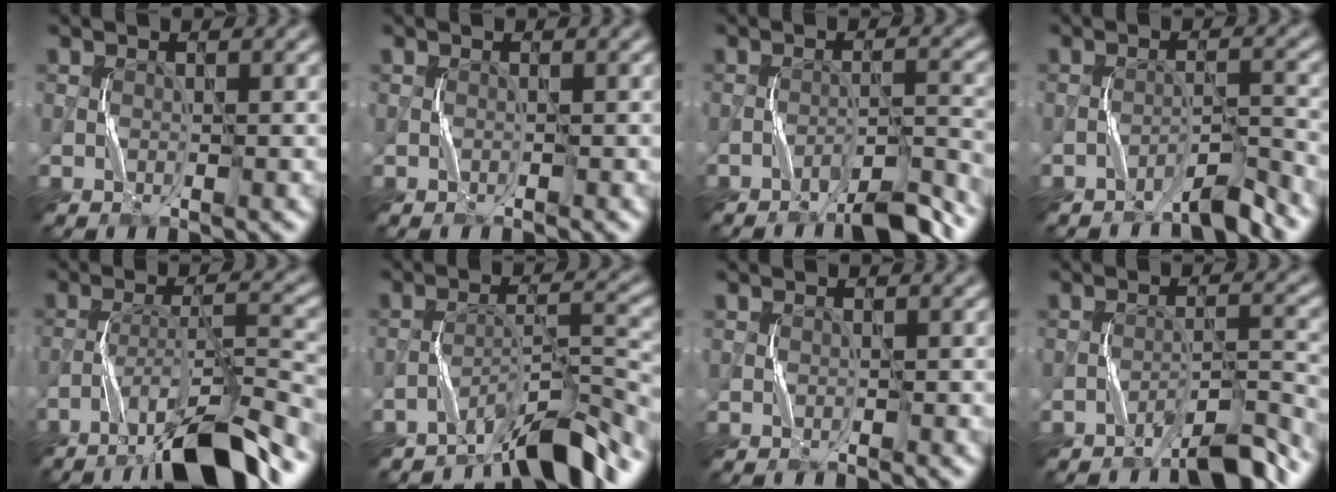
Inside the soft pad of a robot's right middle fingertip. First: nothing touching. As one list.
[{"total": 0.0}, {"total": 4.1, "force": [-3.5, 0.2, 2.1], "torque": [-0.028, 0.016, -0.057]}, {"total": 2.9, "force": [-2.8, -0.1, 0.8], "torque": [-0.010, 0.012, -0.051]}, {"total": 9.5, "force": [-6.9, 1.1, 6.4], "torque": [-0.102, 0.015, -0.116]}, {"total": 6.4, "force": [-5.6, 0.6, 3.1], "torque": [-0.047, 0.007, -0.097]}, {"total": 0.0}, {"total": 4.2, "force": [-3.8, 0.2, 1.9], "torque": [-0.028, 0.014, -0.065]}]